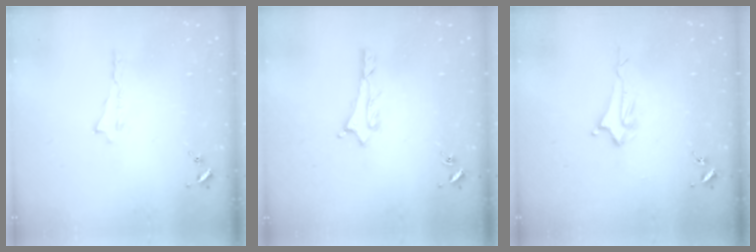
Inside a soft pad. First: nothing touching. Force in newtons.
{"total": 1.1, "press": 1.0, "slide": 0.1}
{"total": 2.0, "press": 2.0, "slide": 0.4}